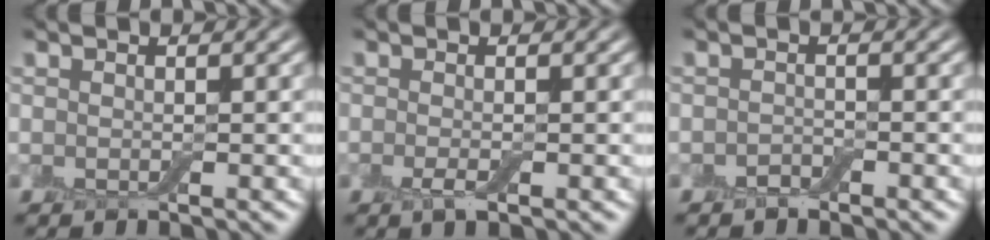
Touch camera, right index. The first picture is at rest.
{"total": 1.1, "force": [-0.5, 0.2, 0.9], "torque": [-0.019, -0.006, -0.011]}
{"total": 0.9, "force": [-0.8, 0.3, 0.1], "torque": [-0.001, 0.002, -0.014]}